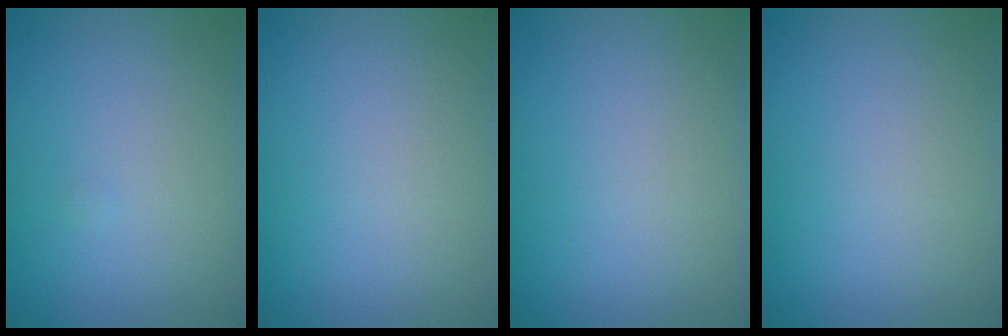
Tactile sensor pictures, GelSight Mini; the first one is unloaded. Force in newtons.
{"total": 0.0}
{"total": 0.0}
{"total": 0.0}